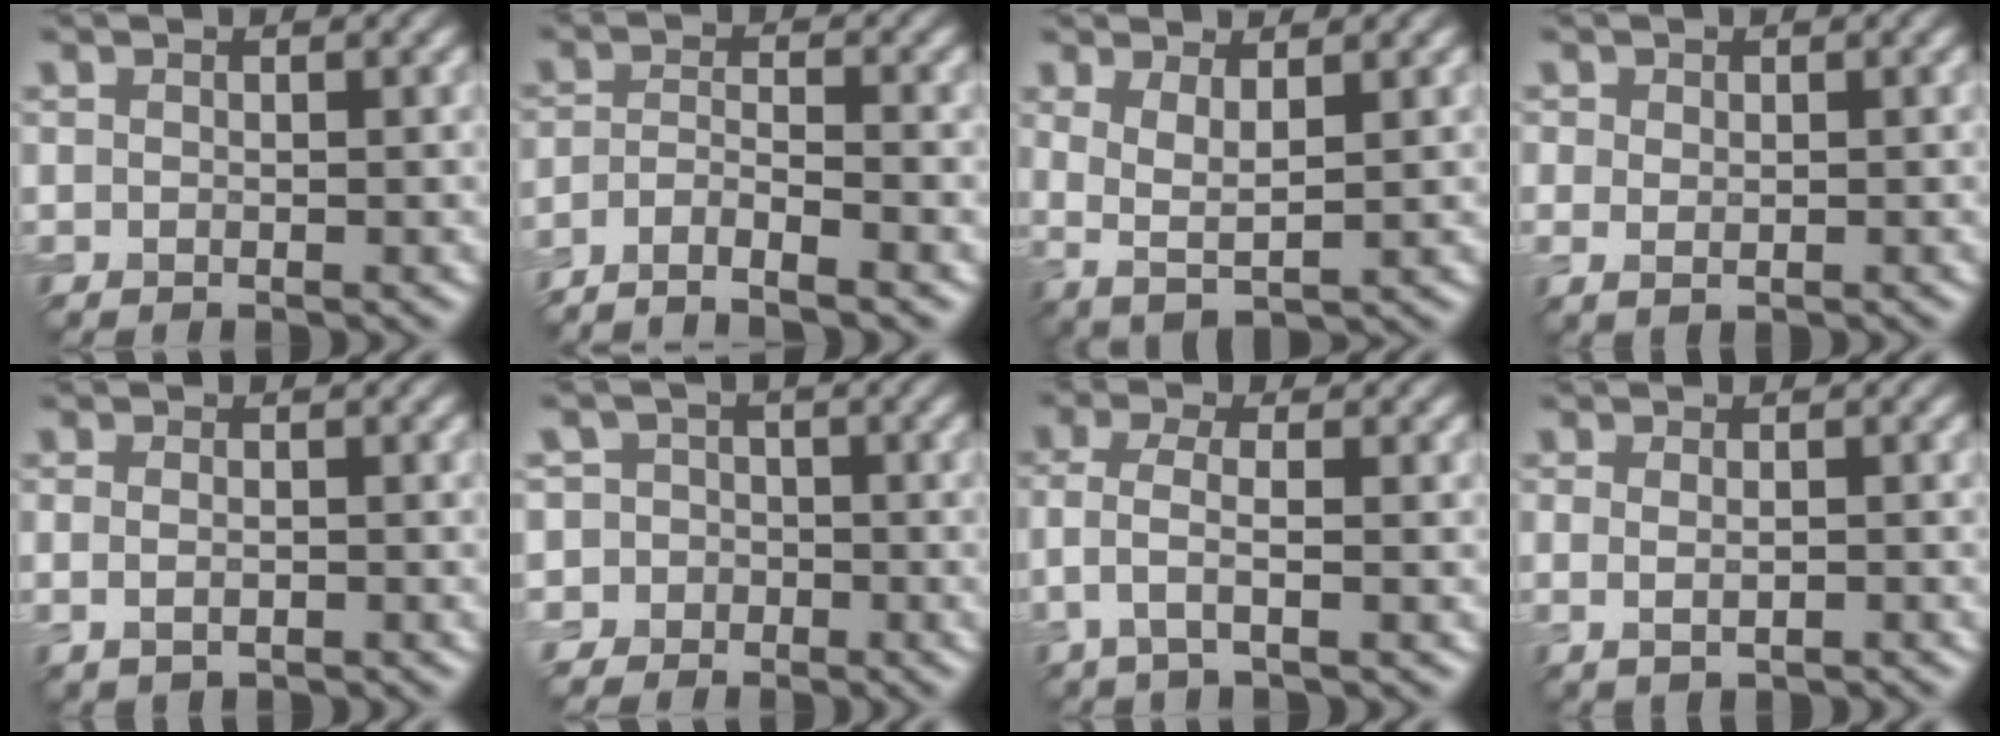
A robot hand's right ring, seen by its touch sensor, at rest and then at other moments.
{"total": 4.7, "force": [-3.6, 1.0, 2.9], "torque": [-0.048, -0.001, -0.073]}
{"total": 3.0, "force": [0.7, 0.9, 2.8], "torque": [-0.058, -0.006, 0.017]}
{"total": 1.1, "force": [0.2, 0.8, 0.7], "torque": [-0.014, -0.001, 0.005]}
{"total": 1.4, "force": [-0.3, 0.8, 1.1], "torque": [-0.024, -0.004, -0.004]}
{"total": 5.9, "force": [-1.8, 5.6, 0.3], "torque": [0.011, 0.015, -0.069]}
{"total": 2.6, "force": [-0.7, 0.8, 2.4], "torque": [-0.057, 0.003, -0.019]}
{"total": 1.3, "force": [-0.2, 0.5, 1.2], "torque": [-0.025, -0.005, -0.001]}